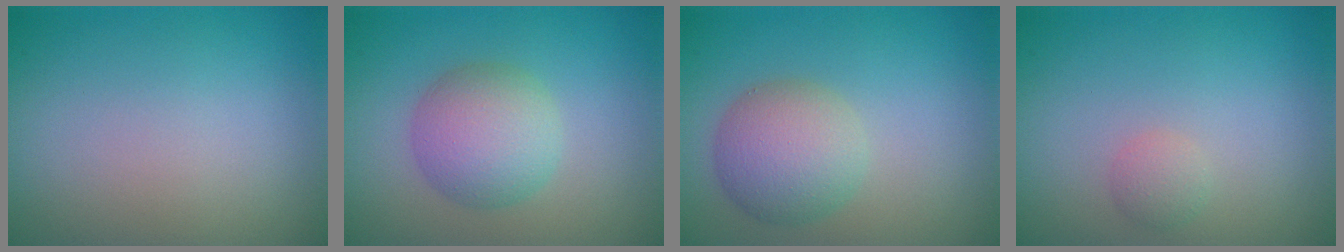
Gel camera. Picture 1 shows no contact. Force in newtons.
{"total": 4.7, "press": 4.7, "slide": 0.1}
{"total": 4.7, "press": 4.7, "slide": 0.1}
{"total": 1.1, "press": 1.1, "slide": 0.0}